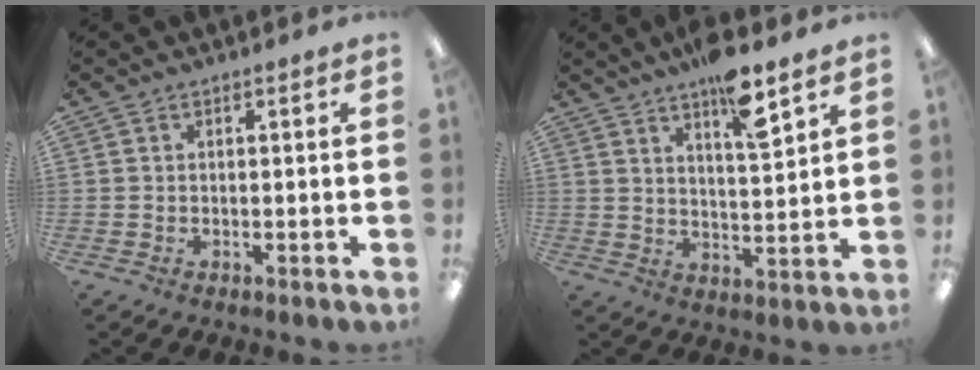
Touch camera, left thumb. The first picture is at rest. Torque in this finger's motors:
{"motor_torque": [1.44, 0.50, 0.96, -0.63, 0.13]}